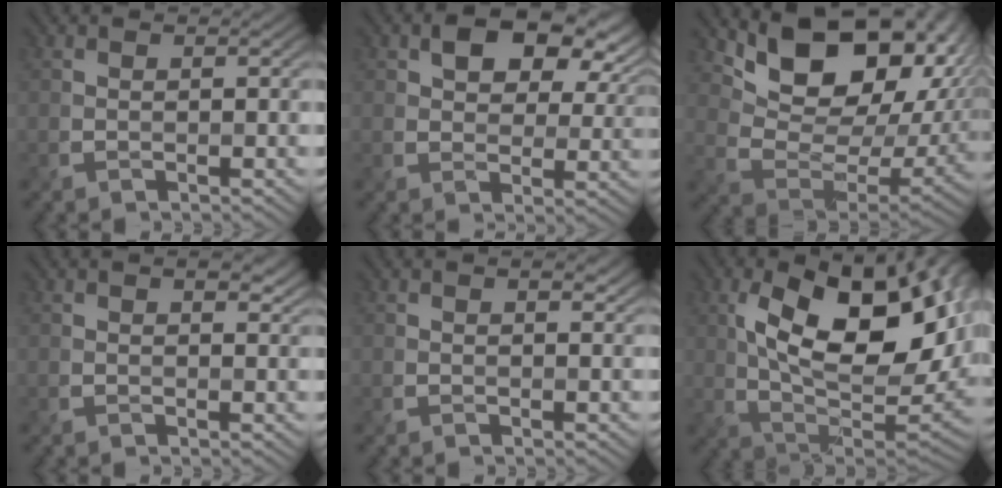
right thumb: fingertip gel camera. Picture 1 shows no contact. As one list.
[{"total": 8.5, "force": [3.8, 5.2, 5.6], "torque": [-0.086, -0.001, 0.060]}, {"total": 14.0, "force": [6.9, 8.2, 8.9], "torque": [-0.136, -0.017, 0.132]}, {"total": 2.9, "force": [1.3, 1.5, 2.0], "torque": [-0.028, -0.001, 0.020]}, {"total": 1.7, "force": [0.8, 0.9, 1.2], "torque": [-0.014, -0.001, 0.012]}, {"total": 18.0, "force": [4.3, 8.6, 15.2], "torque": [-0.250, 0.002, 0.072]}]